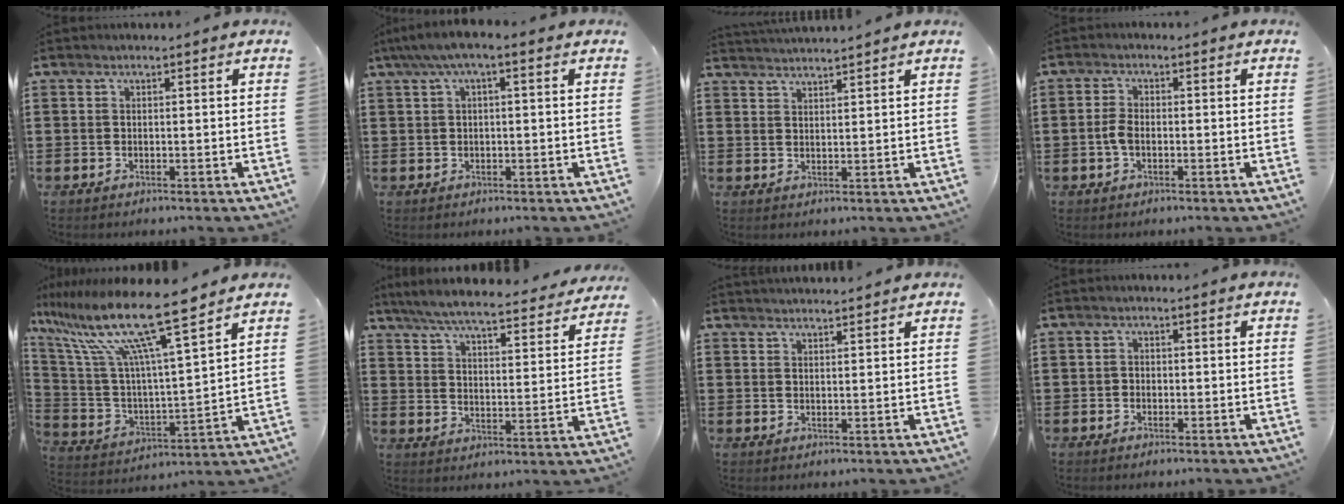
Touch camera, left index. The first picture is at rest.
{"total": 2.7, "force": [-0.3, 0.6, 2.7], "torque": [-0.053, 0.001, -0.011]}
{"total": 2.2, "force": [2.1, -0.4, -0.1], "torque": [-0.005, -0.007, 0.041]}
{"total": 2.9, "force": [-0.6, 1.4, 2.4], "torque": [-0.069, -0.005, -0.019]}
{"total": 14.5, "force": [11.0, 0.5, 9.5], "torque": [-0.225, -0.074, 0.181]}
{"total": 6.6, "force": [6.2, 0.0, 2.4], "torque": [-0.075, -0.042, 0.105]}
{"total": 1.7, "force": [1.7, -0.1, 0.1], "torque": [-0.005, 0.000, 0.033]}
{"total": 1.0, "force": [-0.6, 0.7, 0.3], "torque": [-0.009, 0.001, -0.014]}